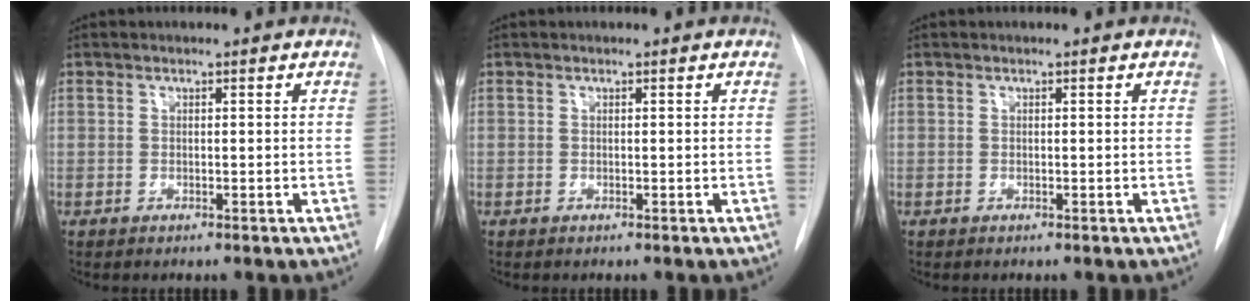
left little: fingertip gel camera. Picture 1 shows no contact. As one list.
[{"total": 0.0}, {"total": 0.0}]